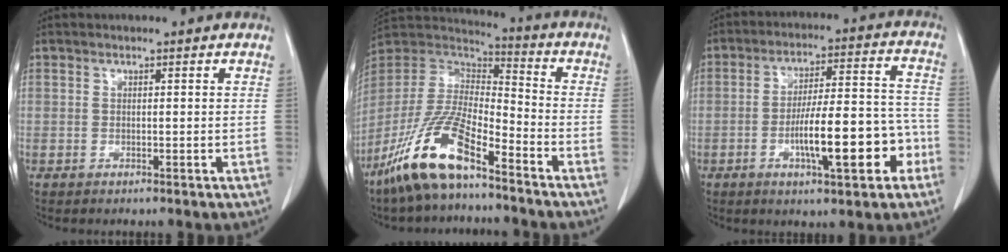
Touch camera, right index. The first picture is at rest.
{"total": 15.5, "force": [-10.3, 3.7, 11.0], "torque": [-0.228, -0.004, -0.196]}
{"total": 13.2, "force": [-4.8, 2.7, 12.0], "torque": [-0.190, 0.021, -0.071]}